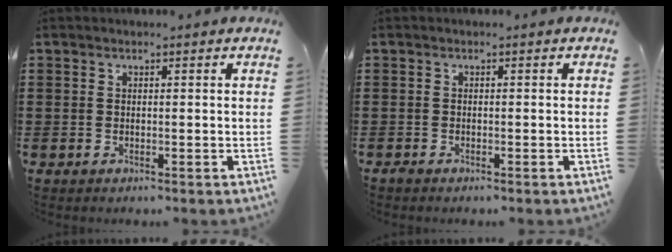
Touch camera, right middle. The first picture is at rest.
{"total": 0.0}